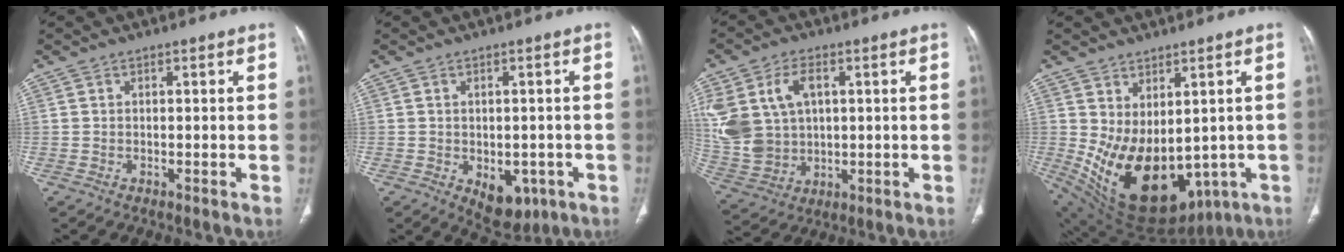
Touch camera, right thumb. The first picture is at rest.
{"total": 7.5, "force": [-2.5, 4.8, 5.2], "torque": [-0.043, 0.004, -0.017]}
{"total": 15.5, "force": [3.9, 10.9, 10.4], "torque": [-0.228, 0.001, 0.095]}
{"total": 20.0, "force": [-2.7, 12.2, 15.7], "torque": [-0.251, -0.023, 0.002]}